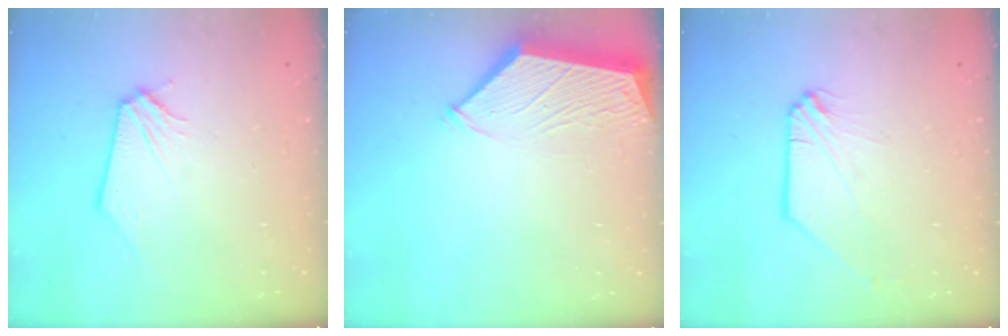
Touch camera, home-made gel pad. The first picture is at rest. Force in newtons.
{"total": 3.4, "press": 3.3, "slide": 0.5}
{"total": 0.9, "press": 0.9, "slide": 0.1}